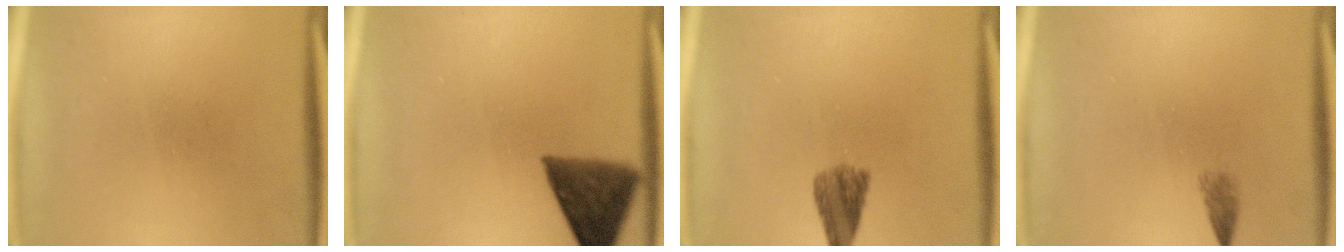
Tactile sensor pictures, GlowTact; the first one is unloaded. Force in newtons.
{"total": 10.3}
{"total": 4.5}
{"total": 1.3}